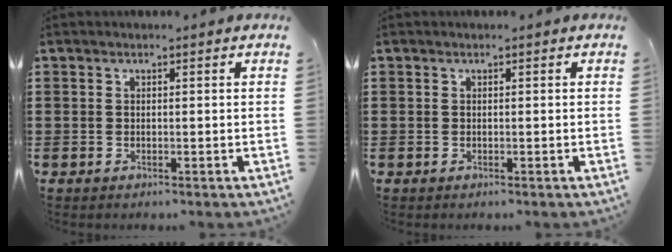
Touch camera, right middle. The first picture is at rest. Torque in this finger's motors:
{"motor_torque": [0.00, 0.00, 0.00, -0.01]}